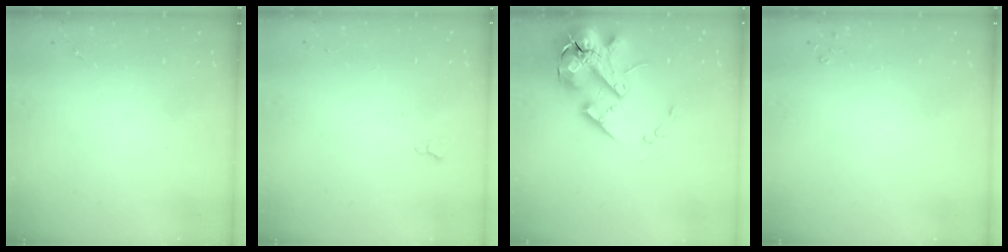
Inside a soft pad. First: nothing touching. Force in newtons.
{"total": 4.6, "press": 4.5, "slide": 0.6}
{"total": 18.6, "press": 18.4, "slide": 3.1}
{"total": 2.8, "press": 2.8, "slide": 0.3}